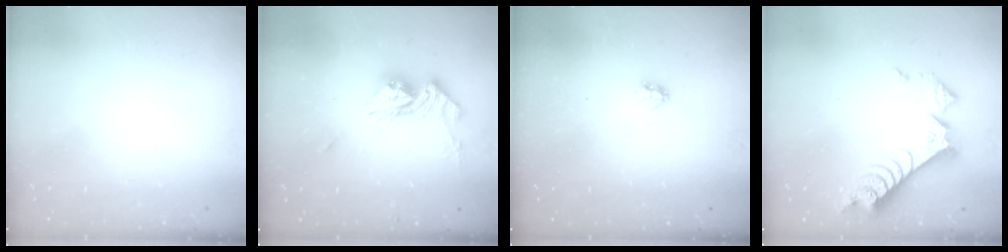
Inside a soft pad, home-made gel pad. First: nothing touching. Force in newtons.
{"total": 12.0, "press": 11.9, "slide": 1.1}
{"total": 3.0, "press": 3.0, "slide": 0.3}
{"total": 9.9, "press": 9.8, "slide": 1.2}